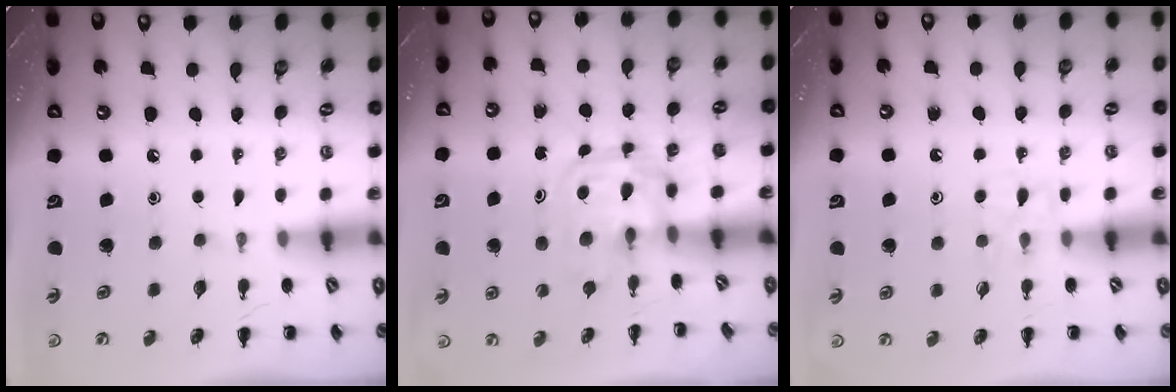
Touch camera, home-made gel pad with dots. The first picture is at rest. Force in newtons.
{"total": 3.1, "press": 3.1, "slide": 0.3}
{"total": 5.6, "press": 5.4, "slide": 1.7}